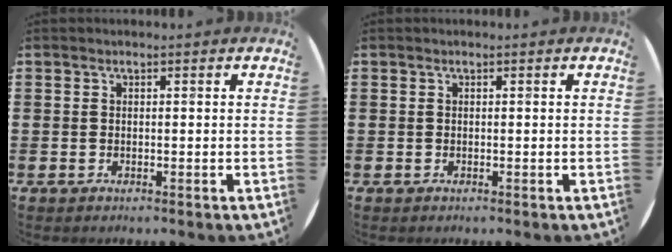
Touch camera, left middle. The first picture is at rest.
{"total": 0.0}